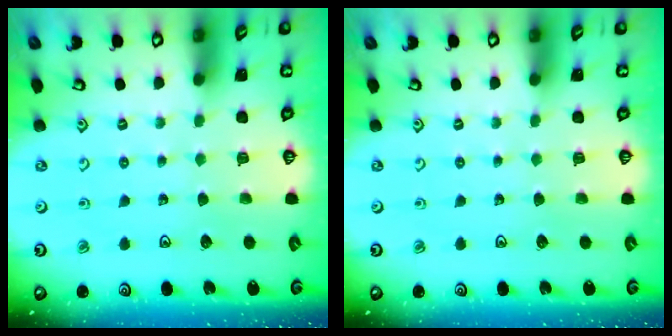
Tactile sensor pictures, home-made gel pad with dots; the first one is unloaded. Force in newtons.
{"total": 0.0}